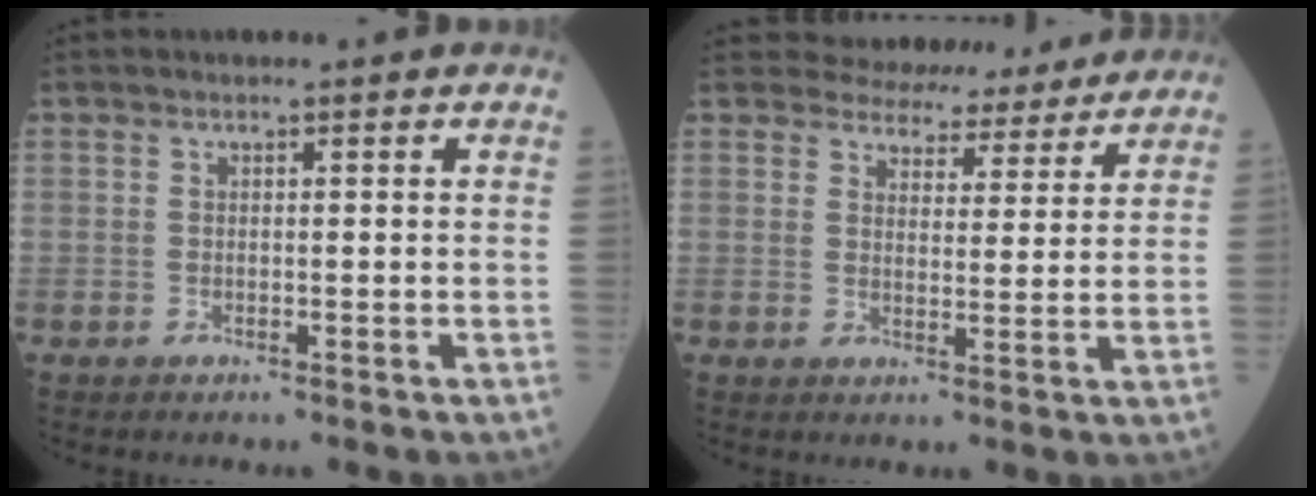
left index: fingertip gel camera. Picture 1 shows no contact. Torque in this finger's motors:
{"motor_torque": [1.06, -1.08, 0.41, 0.07]}